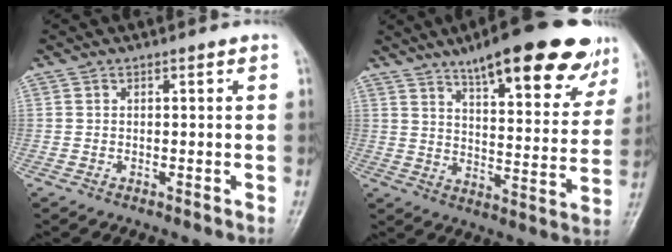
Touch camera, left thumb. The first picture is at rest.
{"total": 22.9, "force": [15.2, 6.6, 15.9], "torque": [-0.185, -0.043, 0.214]}